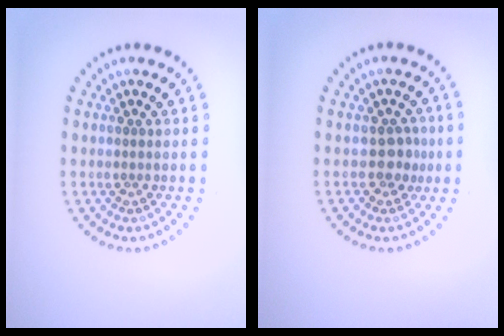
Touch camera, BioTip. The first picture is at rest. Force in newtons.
{"total": 1.7, "press": 1.5, "slide": 0.8}